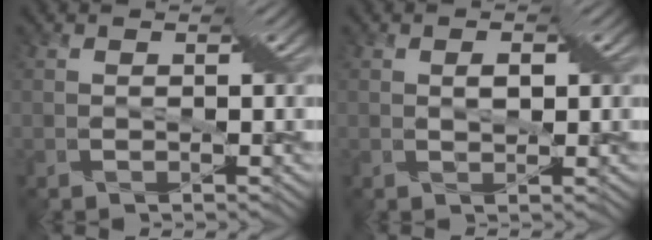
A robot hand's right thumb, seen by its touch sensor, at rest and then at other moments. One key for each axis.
{"total": 1.8, "fx": 0.4, "fy": 1.1, "fz": 1.4, "tx": -0.022, "ty": -0.002, "tz": 0.009}